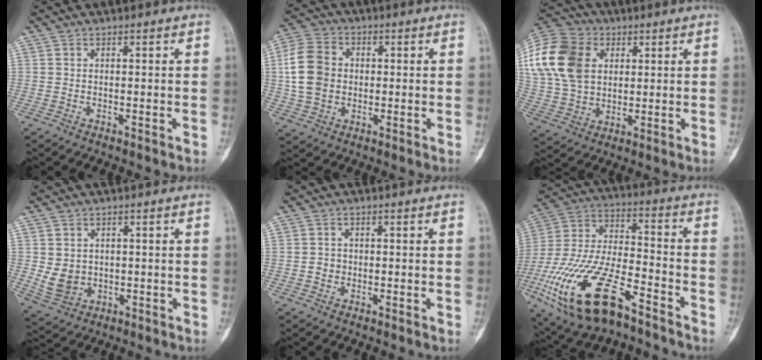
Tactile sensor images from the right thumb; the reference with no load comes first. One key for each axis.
{"total": 11.3, "fx": 0.5, "fy": 8.9, "fz": 6.9, "tx": -0.122, "ty": 0.015, "tz": 0.005}
{"total": 21.6, "fx": 5.6, "fy": 16.2, "fz": 13.2, "tx": -0.278, "ty": 0.022, "tz": 0.104}
{"total": 5.6, "fx": 0.1, "fy": 4.8, "fz": 2.8, "tx": -0.033, "ty": -0.002, "tz": 0.019}
{"total": 1.7, "fx": -0.3, "fy": 1.6, "fz": 0.5, "tx": 0.000, "ty": 0.007, "tz": -0.007}
{"total": 25.6, "fx": -13.8, "fy": 10.9, "fz": 18.5, "tx": -0.428, "ty": 0.034, "tz": -0.252}